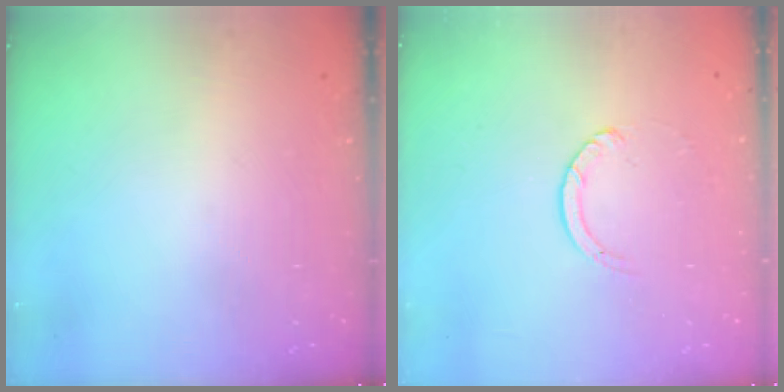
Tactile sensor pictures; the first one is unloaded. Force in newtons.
{"total": 2.4, "press": 2.4, "slide": 0.2}